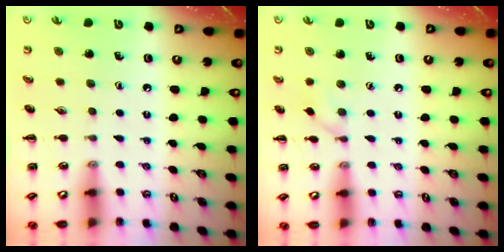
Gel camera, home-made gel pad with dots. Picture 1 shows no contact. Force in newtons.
{"total": 4.2, "press": 4.0, "slide": 1.3}